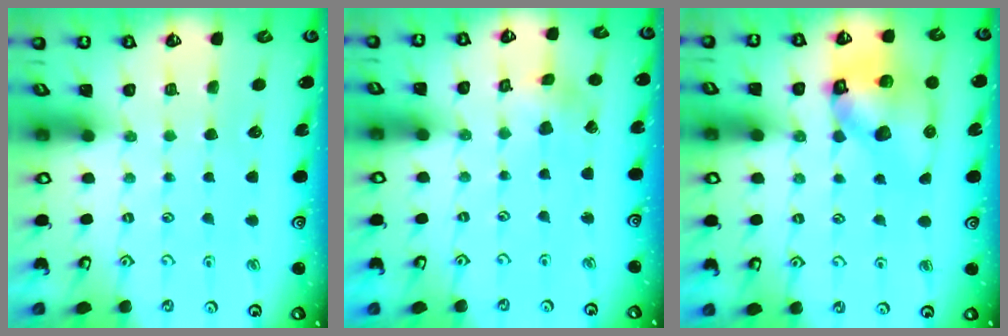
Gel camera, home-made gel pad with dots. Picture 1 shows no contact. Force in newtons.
{"total": 2.6, "press": 2.5, "slide": 0.3}
{"total": 12.1, "press": 11.9, "slide": 1.7}